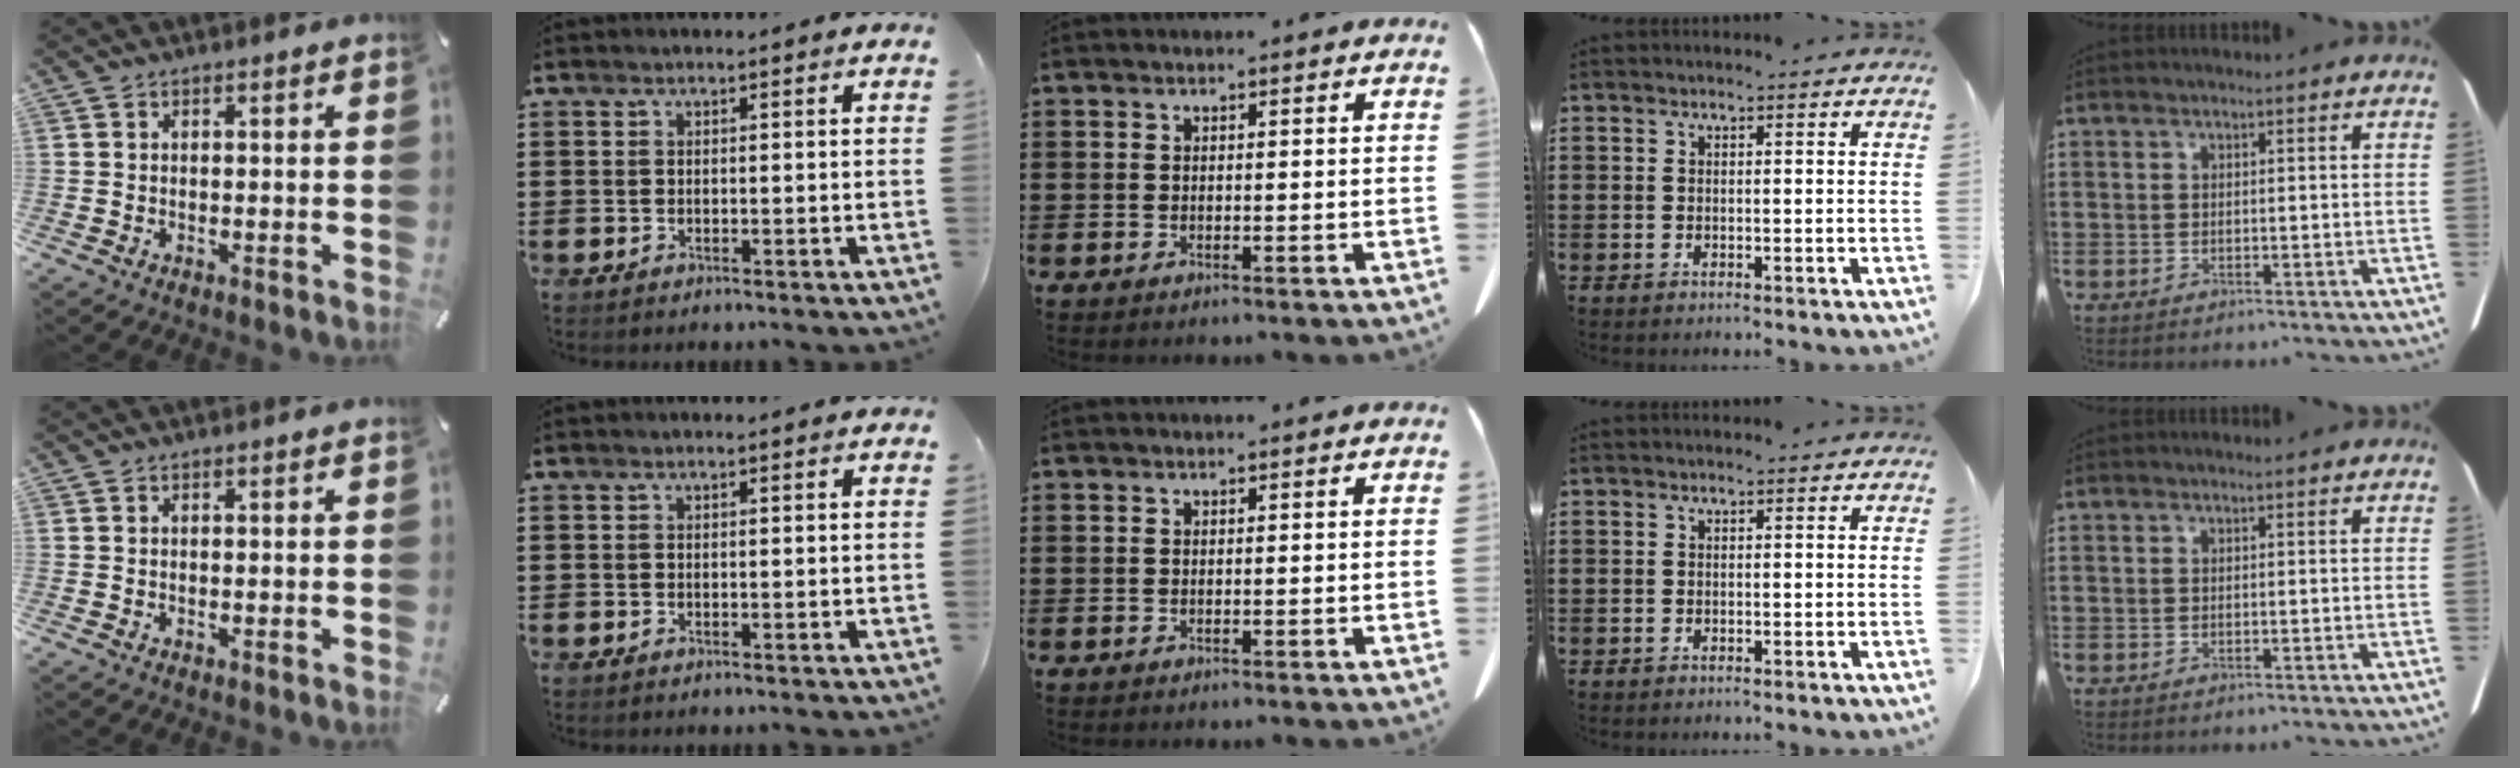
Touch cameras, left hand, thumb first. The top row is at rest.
{}